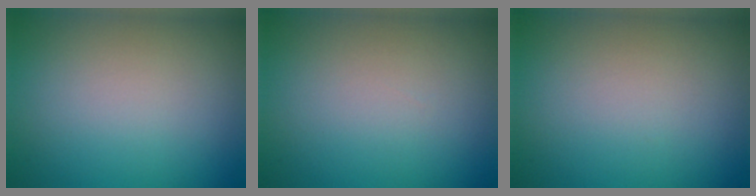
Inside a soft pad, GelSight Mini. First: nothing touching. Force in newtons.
{"total": 0.0}
{"total": 0.0}